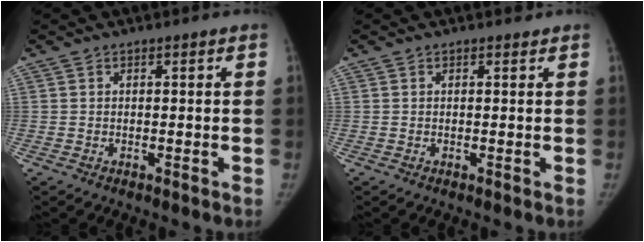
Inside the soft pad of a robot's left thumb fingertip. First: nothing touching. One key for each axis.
{"total": 0.5, "fx": 0.5, "fy": 0.3, "fz": 0.0, "tx": -0.004, "ty": -0.004, "tz": 0.005}